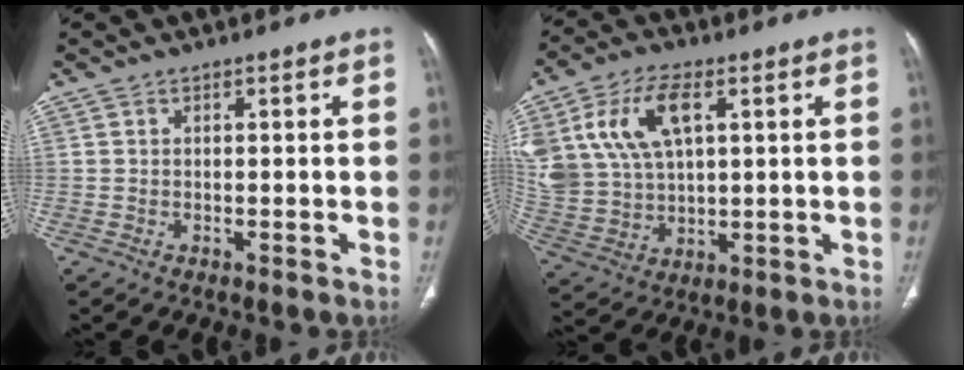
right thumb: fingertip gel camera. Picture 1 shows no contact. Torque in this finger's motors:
{"motor_torque": [0.30, 0.39, 1.15, 0.99, 0.50]}